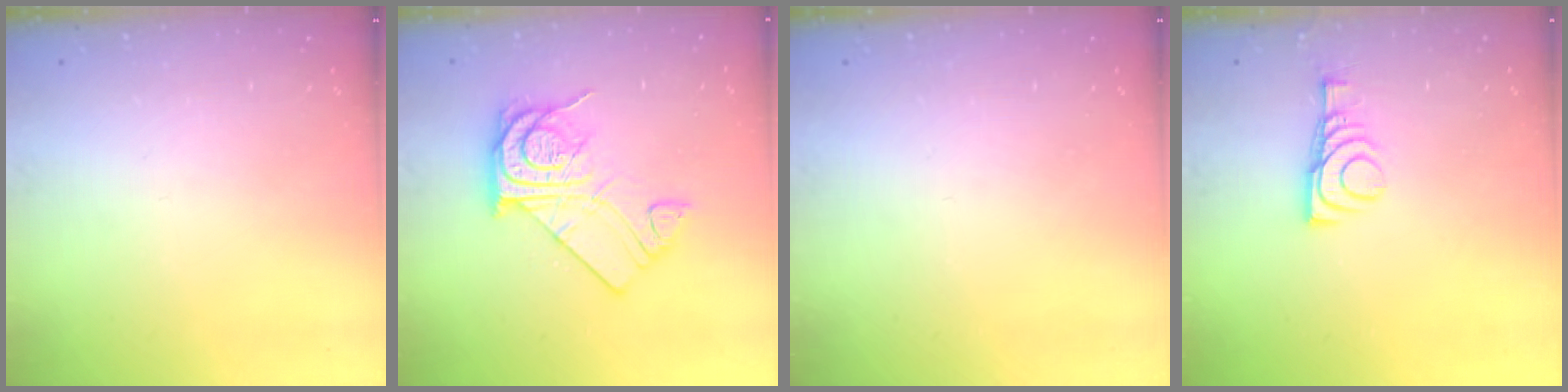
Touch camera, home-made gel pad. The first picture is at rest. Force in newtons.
{"total": 14.3, "press": 14.3, "slide": 1.3}
{"total": 0.0}
{"total": 8.0, "press": 8.0, "slide": 0.7}